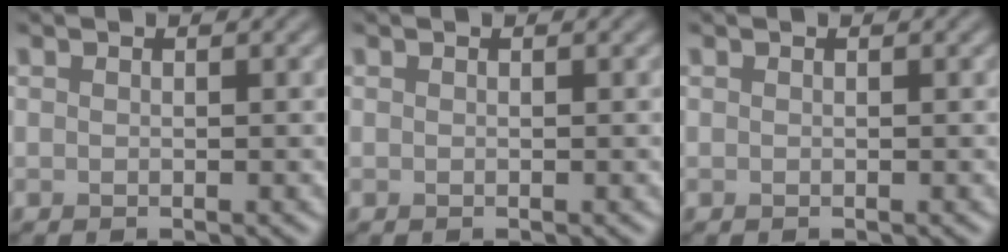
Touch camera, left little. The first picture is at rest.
{"total": 0.0}
{"total": 0.0}